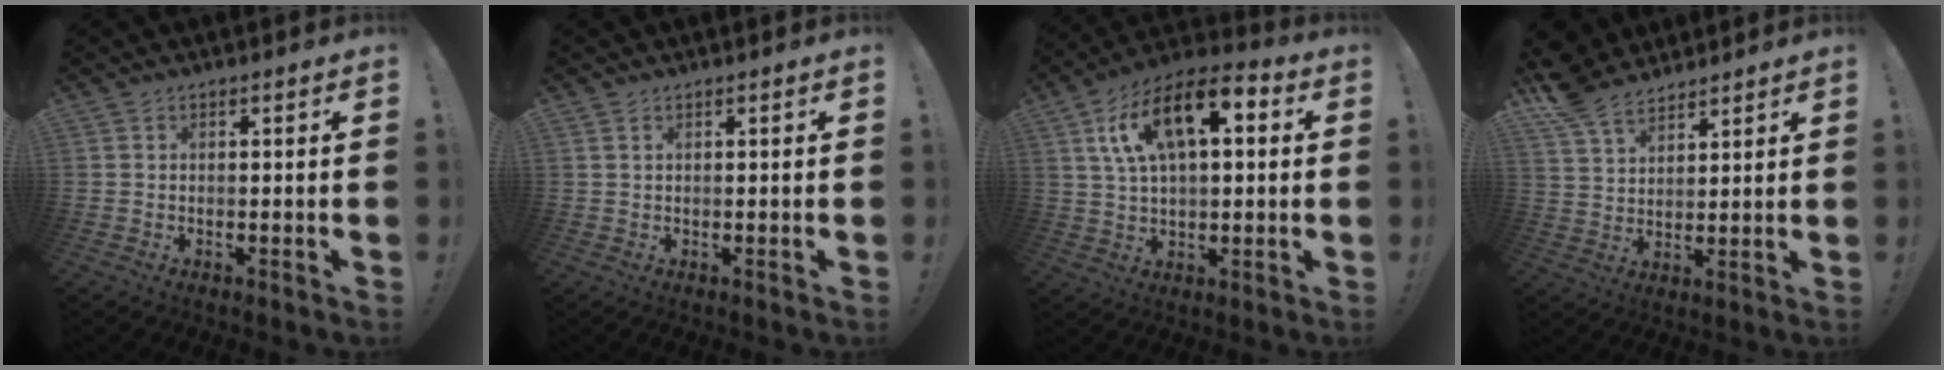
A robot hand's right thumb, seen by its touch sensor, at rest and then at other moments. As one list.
[{"total": 1.3, "force": [0.7, 0.8, 0.7], "torque": [-0.011, 0.001, 0.013]}, {"total": 16.9, "force": [6.2, 8.4, 13.3], "torque": [-0.228, -0.011, 0.107]}, {"total": 11.0, "force": [8.7, 5.5, 3.9], "torque": [-0.080, -0.048, 0.170]}]